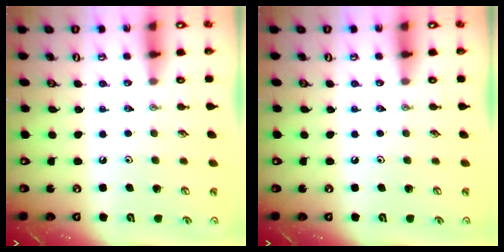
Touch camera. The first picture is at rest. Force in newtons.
{"total": 0.0}